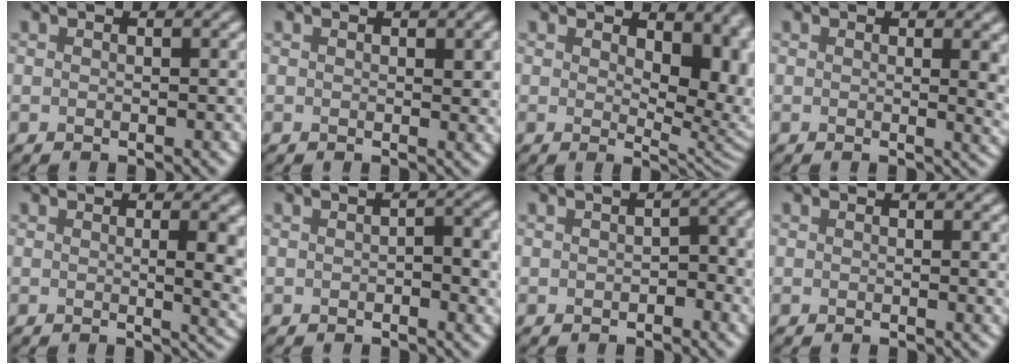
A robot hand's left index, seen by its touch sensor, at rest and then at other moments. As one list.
[{"total": 1.8, "force": [0.3, 0.6, 1.7], "torque": [-0.019, -0.004, 0.005]}, {"total": 7.8, "force": [1.5, 4.4, 6.2], "torque": [-0.069, -0.012, 0.024]}, {"total": 4.1, "force": [0.7, 1.6, 3.7], "torque": [-0.027, -0.003, 0.012]}, {"total": 6.0, "force": [0.4, 2.2, 5.6], "torque": [-0.044, -0.004, 0.009]}, {"total": 4.0, "force": [-0.2, 1.6, 3.7], "torque": [-0.046, -0.001, -0.003]}, {"total": 2.5, "force": [-0.5, 1.3, 2.1], "torque": [-0.025, -0.001, -0.009]}, {"total": 0.8, "force": [0.1, 0.1, 0.7], "torque": [-0.006, -0.001, -0.001]}]